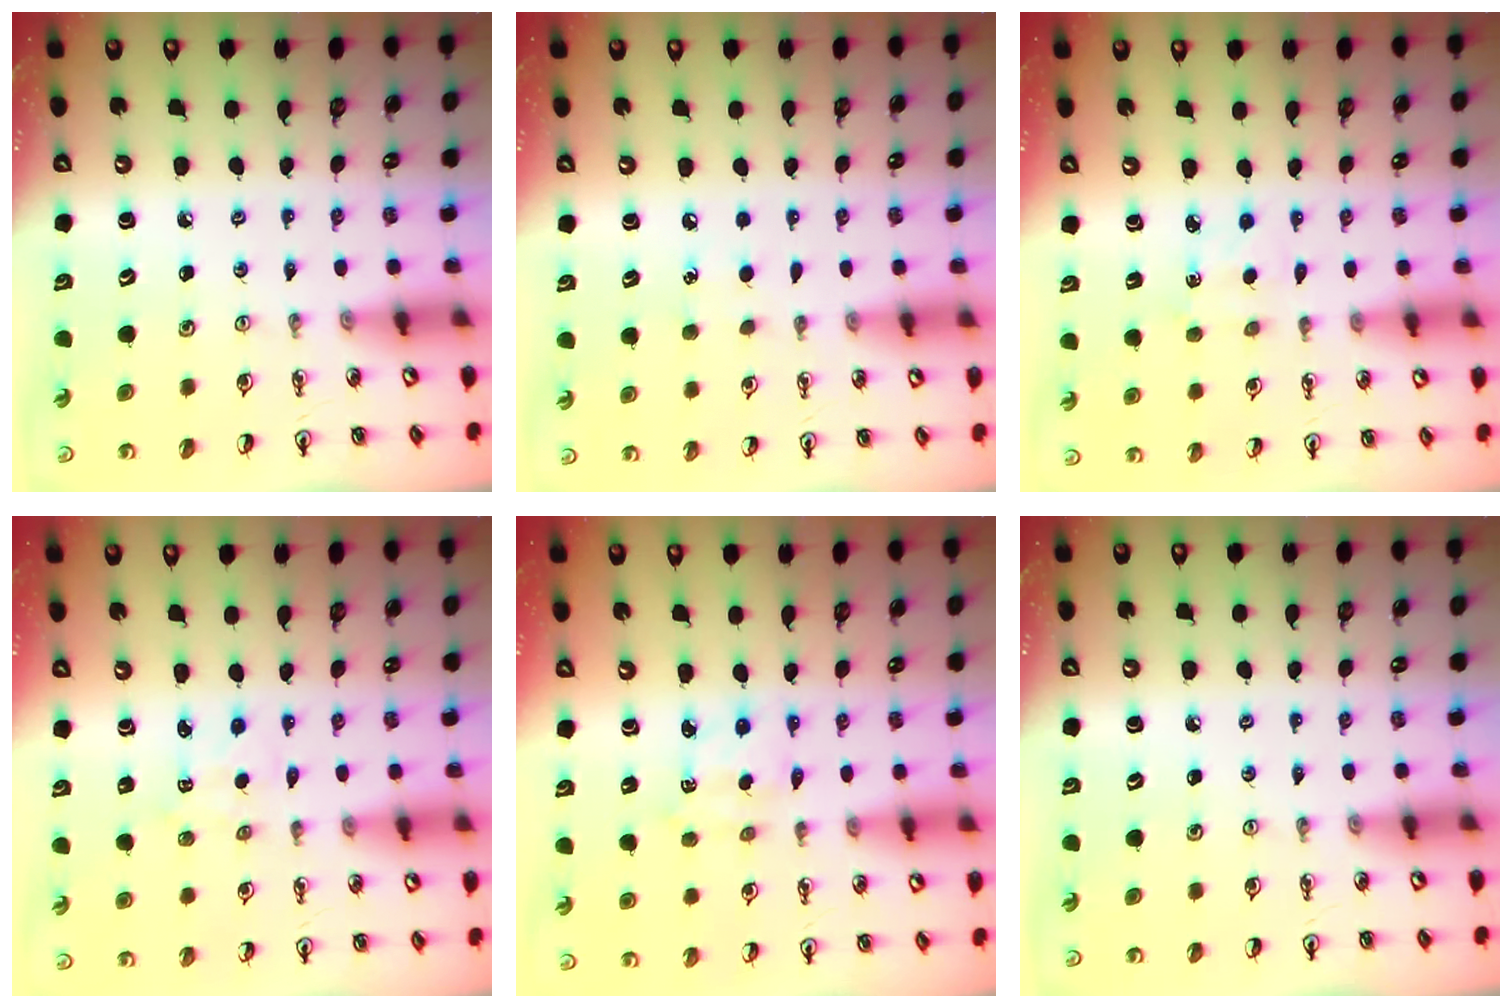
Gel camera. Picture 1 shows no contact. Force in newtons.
{"total": 5.2, "press": 5.1, "slide": 0.6}
{"total": 2.2, "press": 2.2, "slide": 0.3}
{"total": 1.2, "press": 1.2, "slide": 0.2}
{"total": 2.2, "press": 2.2, "slide": 0.4}
{"total": 0.0}